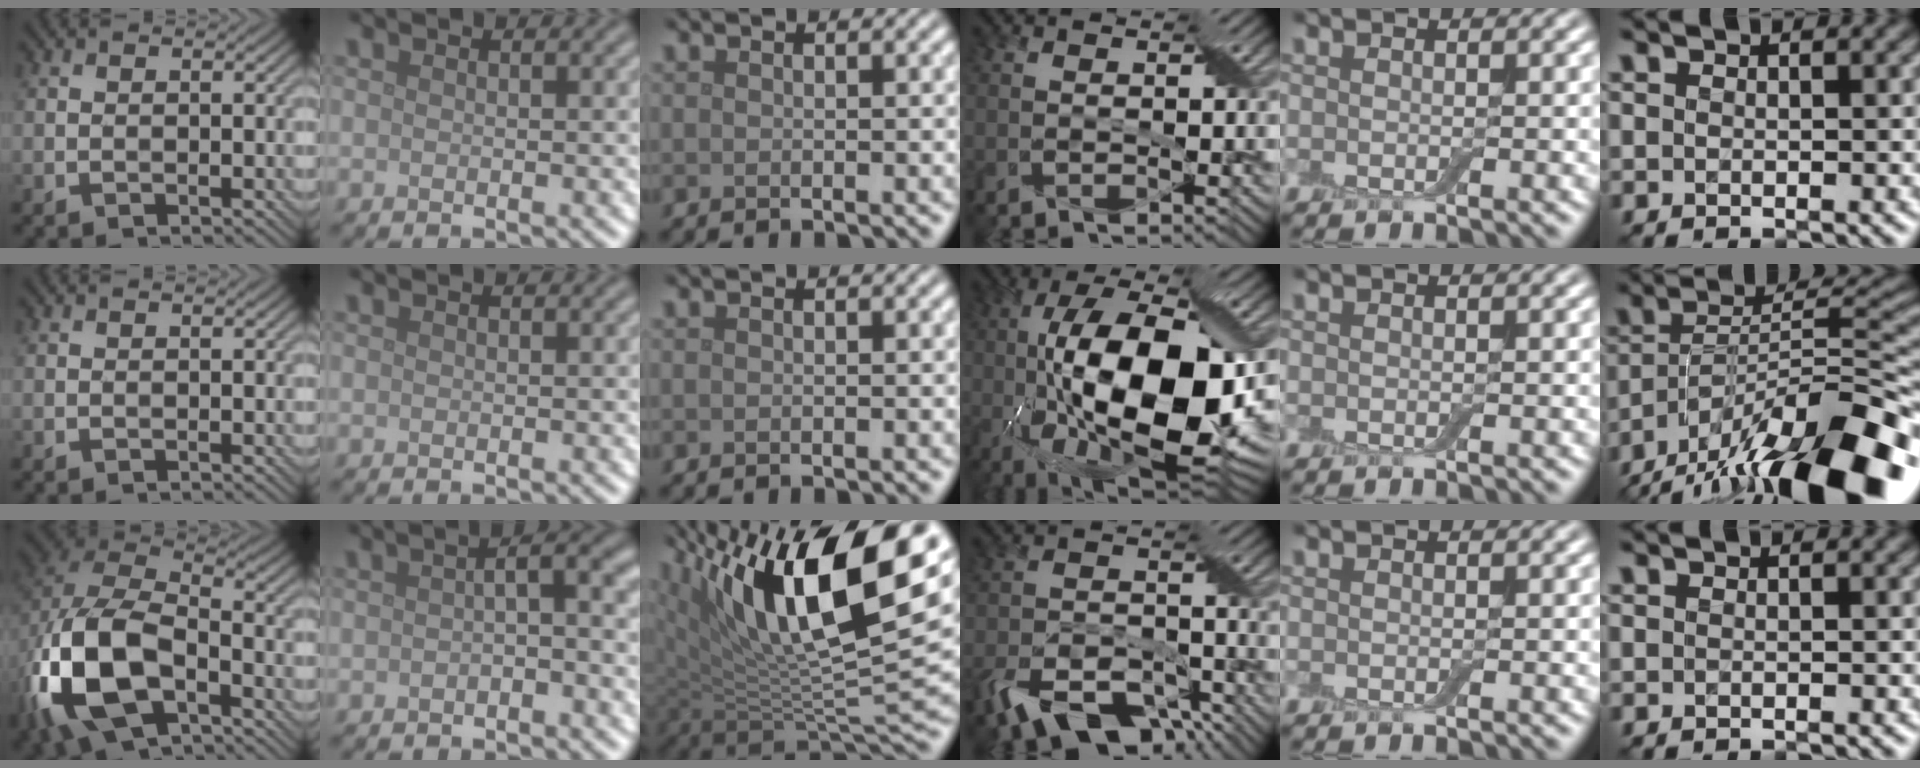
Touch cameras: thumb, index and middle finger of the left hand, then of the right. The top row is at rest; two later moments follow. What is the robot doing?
{"motion": "open", "object": "airpods case & airpods"}